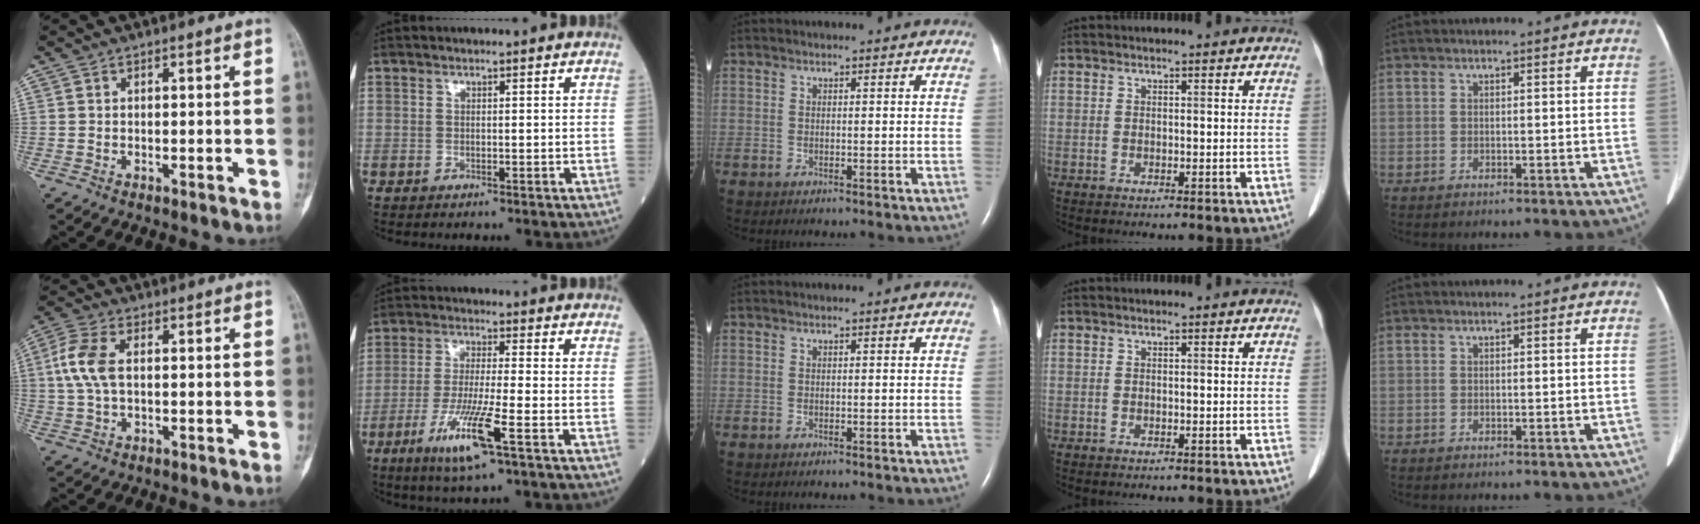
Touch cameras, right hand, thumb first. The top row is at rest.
{"thumb": {"total": 7.8, "force": [0.9, 4.4, 6.4], "torque": [-0.158, 0.015, 0.015]}, "index": {"total": 9.8, "force": [-4.6, -0.1, 8.6], "torque": [-0.173, -0.020, -0.087]}}